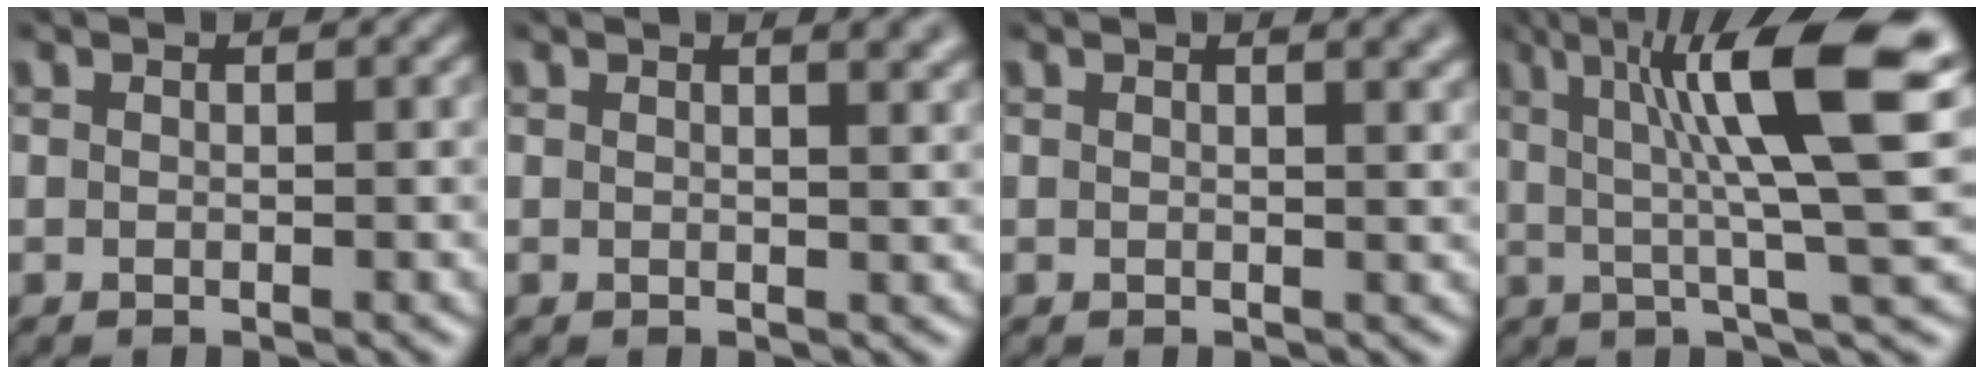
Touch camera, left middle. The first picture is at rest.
{"total": 3.5, "force": [1.9, 1.5, 2.6], "torque": [-0.007, 0.011, 0.012]}
{"total": 2.9, "force": [1.6, 1.2, 2.2], "torque": [-0.006, 0.006, 0.013]}
{"total": 13.1, "force": [4.1, 2.9, 12.1], "torque": [-0.179, 0.015, 0.064]}